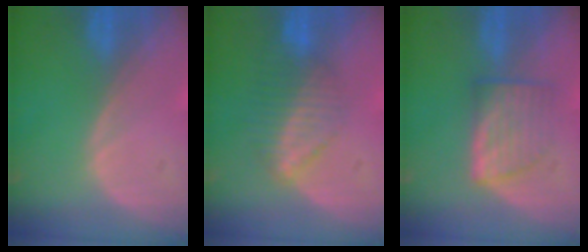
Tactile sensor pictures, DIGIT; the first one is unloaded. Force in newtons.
{"total": 6.9, "press": 6.0, "slide": 3.5}
{"total": 5.9, "press": 5.7, "slide": 1.4}